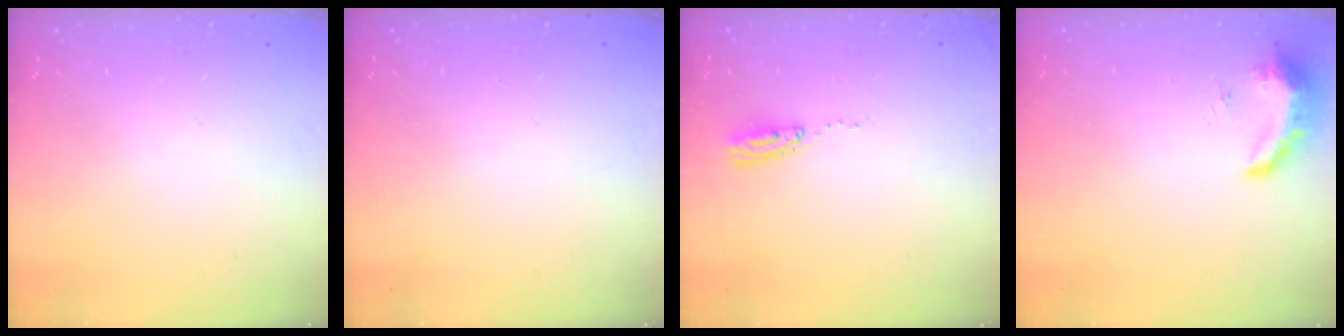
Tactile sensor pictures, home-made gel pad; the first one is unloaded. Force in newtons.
{"total": 0.0}
{"total": 5.0, "press": 5.0, "slide": 0.5}
{"total": 8.4, "press": 8.3, "slide": 1.3}